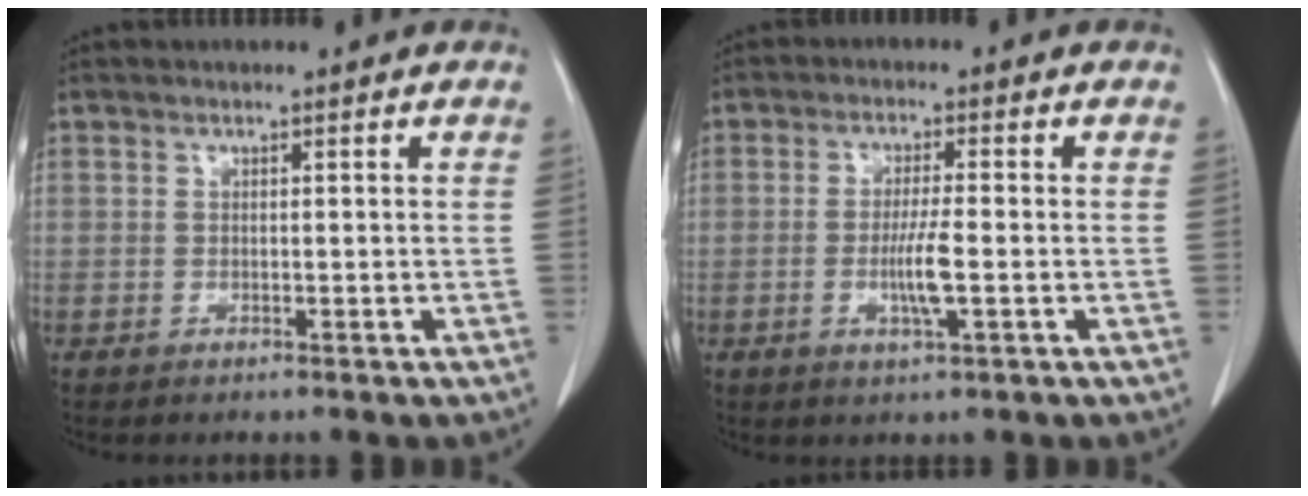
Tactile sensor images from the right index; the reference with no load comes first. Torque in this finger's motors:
{"motor_torque": [1.02, -0.15, 0.51, 0.13]}